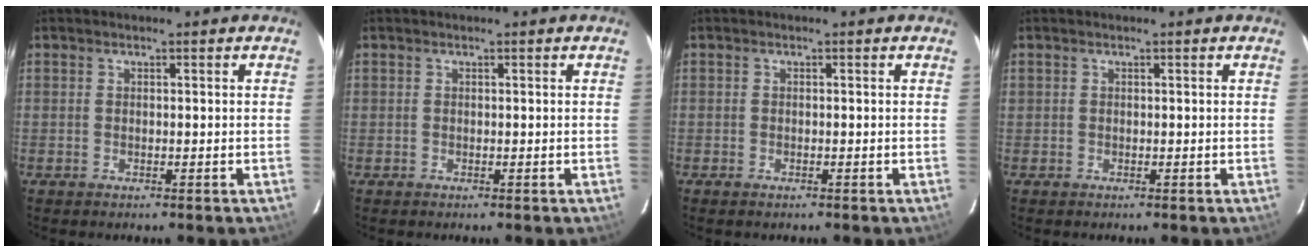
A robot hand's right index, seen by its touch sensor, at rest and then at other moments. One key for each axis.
{"total": 0.0}
{"total": 0.5, "fx": -0.5, "fy": 0.2, "fz": 0.1, "tx": -0.003, "ty": -0.003, "tz": -0.010}
{"total": 0.0}